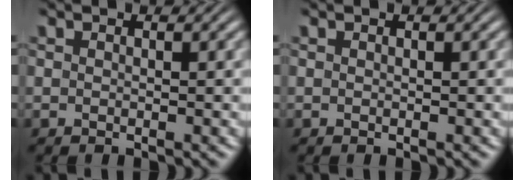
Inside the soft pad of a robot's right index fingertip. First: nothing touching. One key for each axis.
{"total": 0.0}